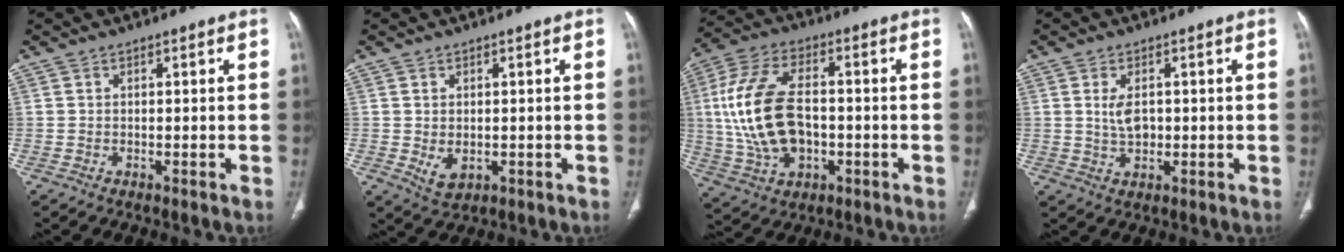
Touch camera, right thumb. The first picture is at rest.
{"total": 3.6, "force": [-0.4, 2.4, 2.6], "torque": [-0.042, -0.007, 0.007]}
{"total": 17.3, "force": [-0.6, 10.3, 13.9], "torque": [-0.280, 0.017, -0.002]}
{"total": 3.9, "force": [0.5, 2.3, 3.1], "torque": [-0.057, -0.004, 0.015]}